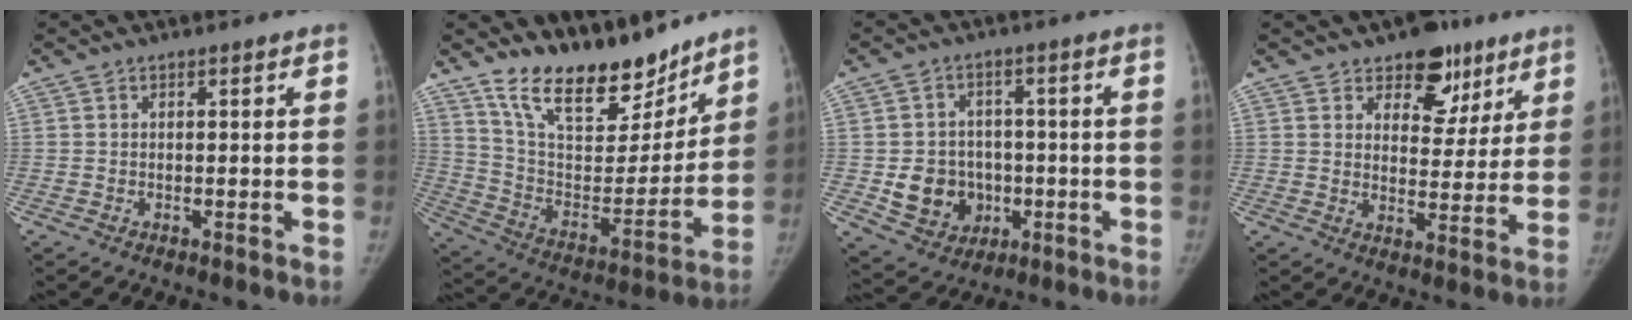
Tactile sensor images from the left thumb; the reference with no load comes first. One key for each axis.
{"total": 21.2, "fx": 16.9, "fy": 8.4, "fz": 9.7, "tx": -0.108, "ty": -0.101, "tz": 0.288}
{"total": 9.9, "fx": -1.8, "fy": 8.8, "fz": 4.3, "tx": -0.031, "ty": 0.007, "tz": -0.016}
{"total": 10.9, "fx": 6.9, "fy": 6.8, "fz": 5.1, "tx": -0.015, "ty": -0.032, "tz": 0.098}